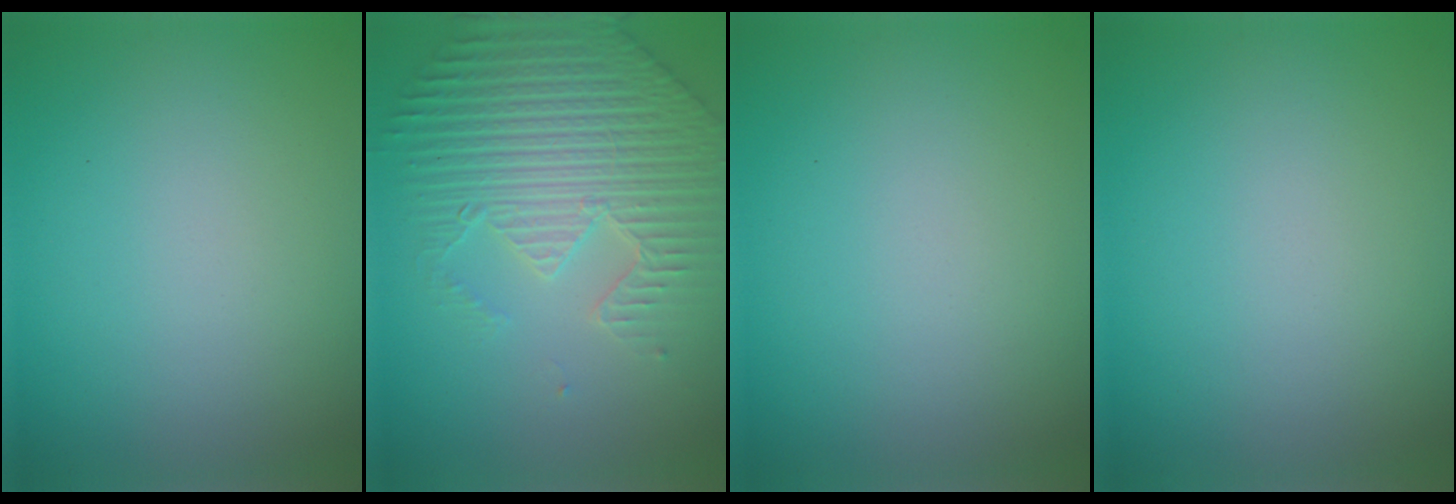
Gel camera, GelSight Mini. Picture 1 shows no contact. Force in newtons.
{"total": 6.6, "press": 5.3, "slide": 4.0}
{"total": 0.0}
{"total": 0.0}